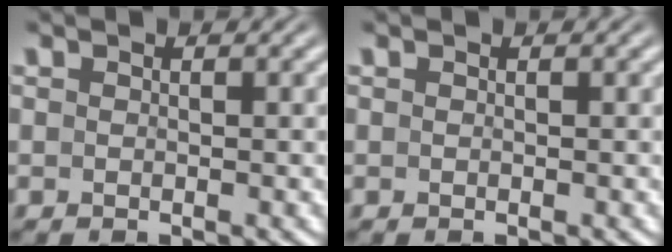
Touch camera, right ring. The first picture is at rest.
{"total": 0.0}